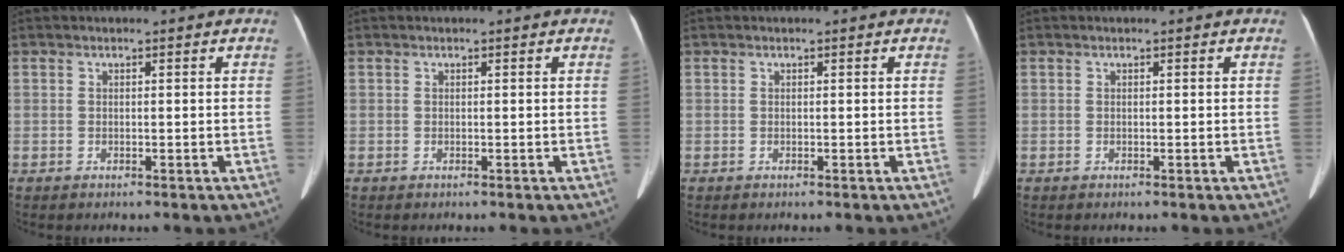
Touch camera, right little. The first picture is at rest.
{"total": 0.0}
{"total": 0.0}
{"total": 0.0}